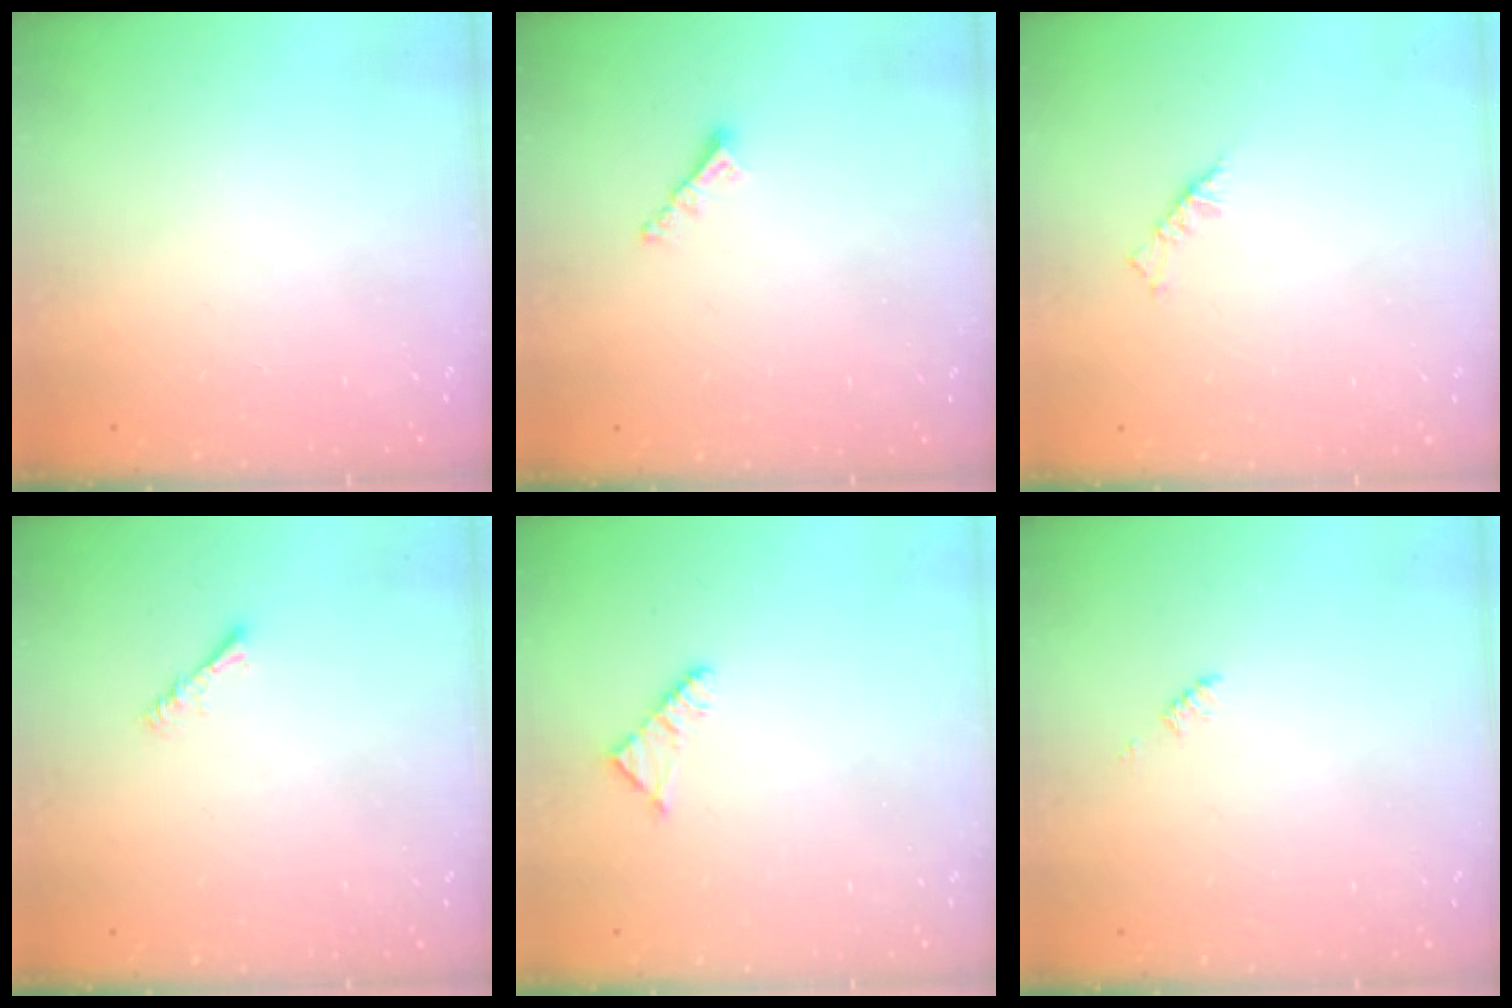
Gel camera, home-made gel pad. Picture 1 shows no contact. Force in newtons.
{"total": 3.6, "press": 3.6, "slide": 0.4}
{"total": 3.2, "press": 3.1, "slide": 0.7}
{"total": 2.3, "press": 2.3, "slide": 0.4}
{"total": 2.3, "press": 2.3, "slide": 0.4}
{"total": 1.2, "press": 1.2, "slide": 0.2}